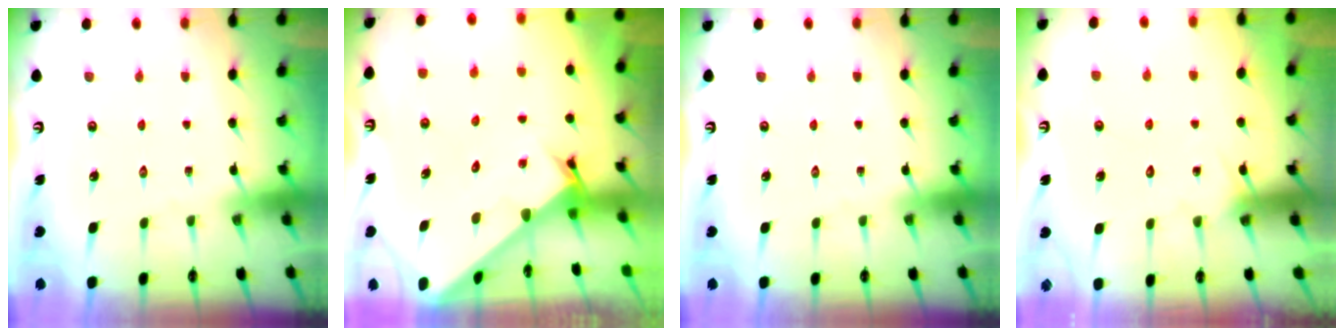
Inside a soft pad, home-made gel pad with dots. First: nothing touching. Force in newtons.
{"total": 2.5, "press": 2.5, "slide": 0.2}
{"total": 0.0}
{"total": 5.5, "press": 5.5, "slide": 0.4}